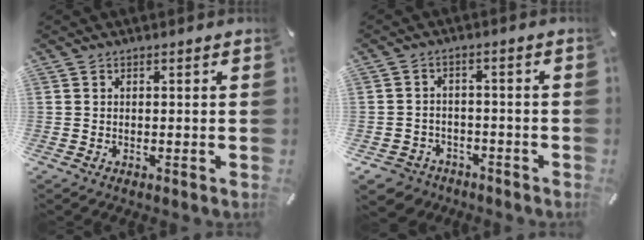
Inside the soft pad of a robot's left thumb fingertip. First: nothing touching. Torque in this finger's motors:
{"motor_torque": [-0.43, 0.45, 0.13, 0.13, 0.02]}